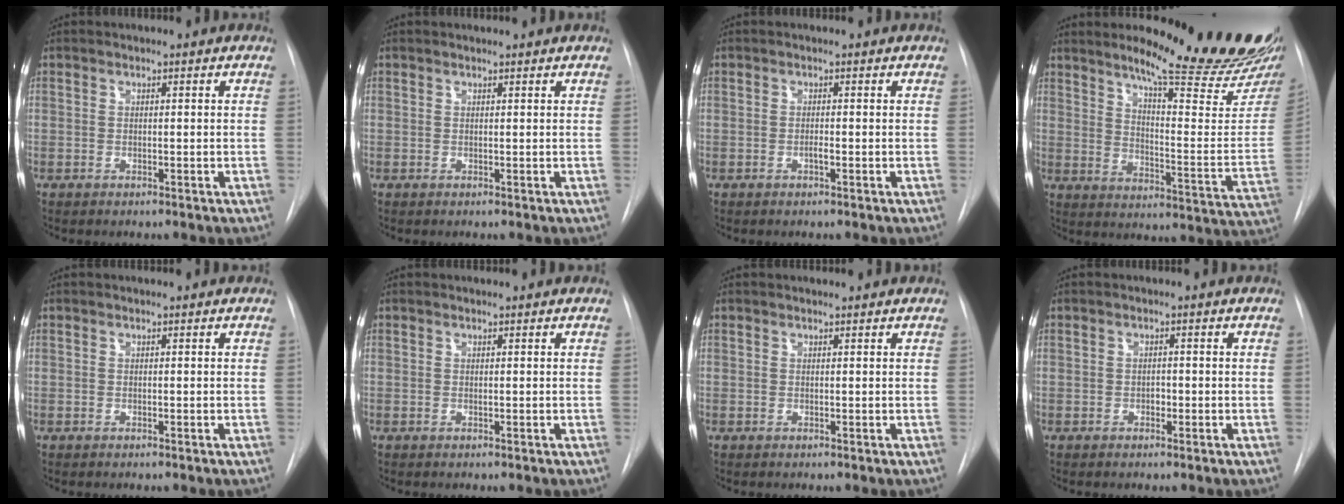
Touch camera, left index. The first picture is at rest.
{"total": 1.5, "force": [1.5, 0.0, 0.2], "torque": [-0.006, 0.009, 0.020]}
{"total": 0.6, "force": [-0.2, 0.0, 0.5], "torque": [-0.008, 0.000, -0.005]}
{"total": 22.6, "force": [19.1, 1.0, 12.1], "torque": [-0.166, -0.102, 0.244]}
{"total": 0.0}
{"total": 1.1, "force": [1.1, 0.0, 0.2], "torque": [-0.006, 0.007, 0.015]}
{"total": 1.8, "force": [1.8, 0.1, 0.3], "torque": [-0.007, 0.010, 0.023]}
{"total": 0.8, "force": [-0.3, 0.5, 0.5], "torque": [-0.006, 0.002, -0.005]}